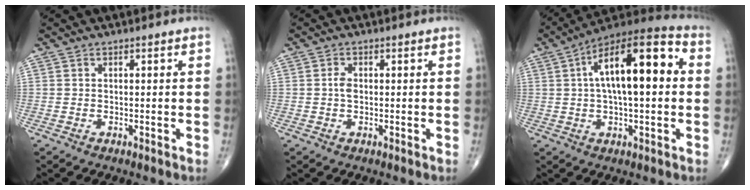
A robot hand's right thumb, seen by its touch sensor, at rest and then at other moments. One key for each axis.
{"total": 1.8, "fx": 0.0, "fy": 1.1, "fz": 1.4, "tx": -0.025, "ty": 0.002, "tz": -0.004}
{"total": 18.7, "fx": 3.0, "fy": 7.2, "fz": 17.0, "tx": -0.263, "ty": 0.030, "tz": 0.037}